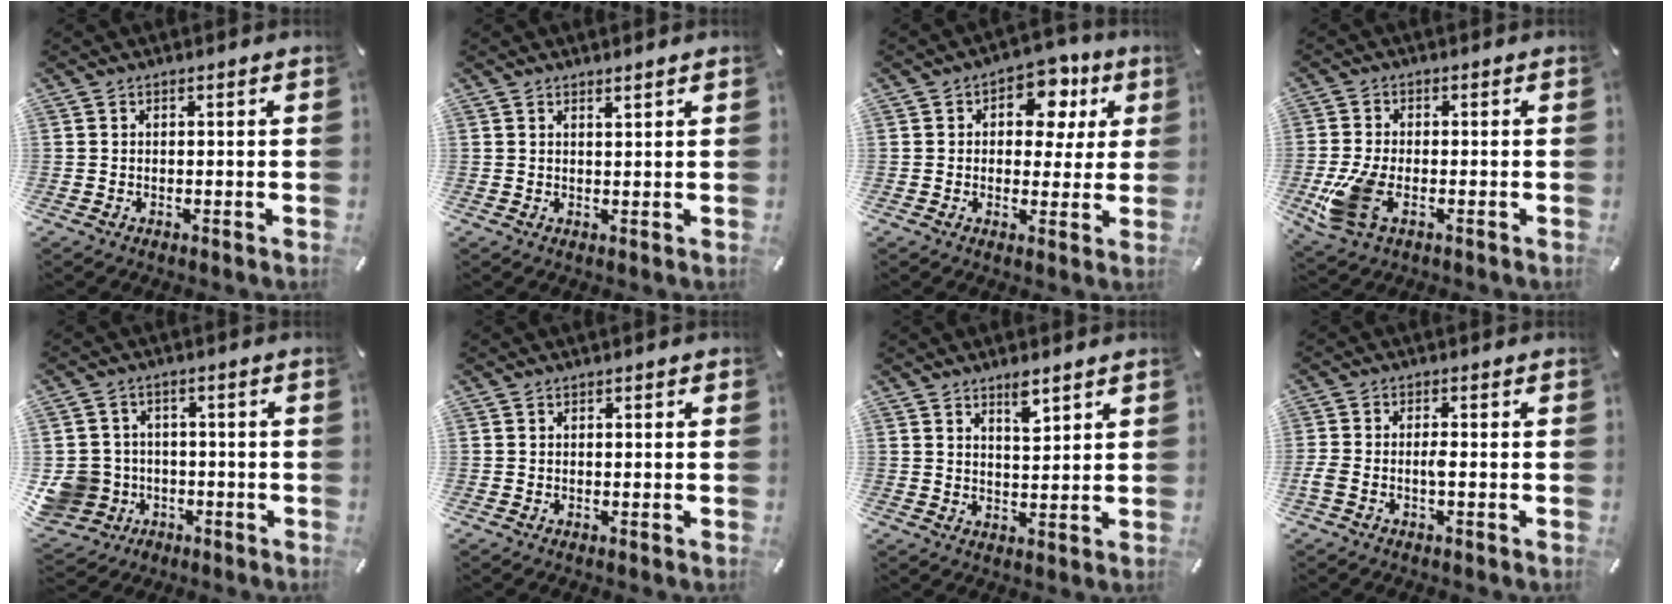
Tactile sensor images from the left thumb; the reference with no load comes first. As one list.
[{"total": 1.3, "force": [1.2, -0.2, 0.3], "torque": [-0.008, -0.003, 0.023]}, {"total": 10.3, "force": [4.0, 7.2, 6.2], "torque": [-0.075, -0.016, 0.067]}, {"total": 9.2, "force": [-2.8, 5.0, 7.1], "torque": [-0.162, -0.008, -0.047]}, {"total": 9.7, "force": [-2.8, 9.0, 2.5], "torque": [-0.077, 0.024, -0.047]}, {"total": 0.0}, {"total": 4.6, "force": [3.5, 1.6, 2.6], "torque": [-0.033, -0.020, 0.059]}, {"total": 2.8, "force": [-0.8, 1.0, 2.5], "torque": [-0.053, 0.001, -0.017]}]